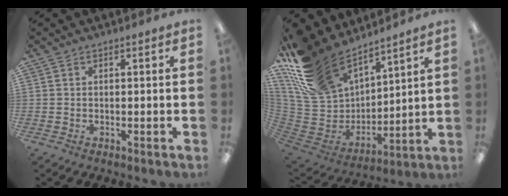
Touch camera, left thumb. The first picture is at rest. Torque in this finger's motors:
{"motor_torque": [0.64, 0.13, 1.16, -1.61, 0.19]}